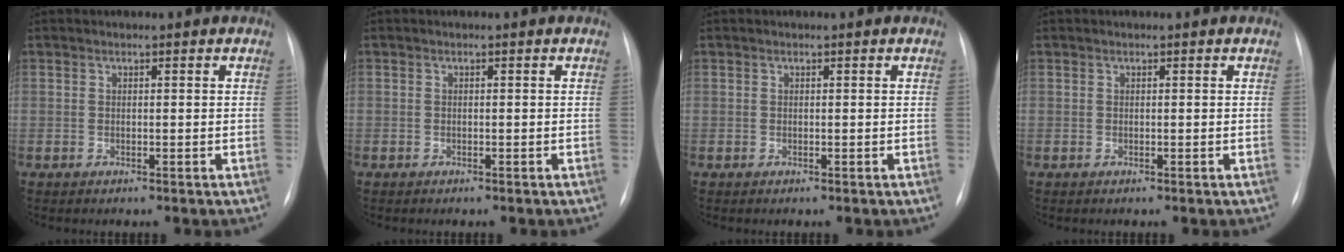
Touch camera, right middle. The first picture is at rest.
{"total": 0.0}
{"total": 0.0}
{"total": 0.0}